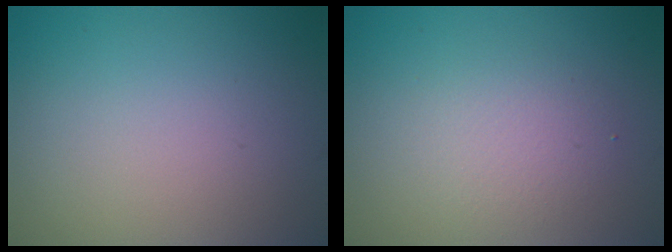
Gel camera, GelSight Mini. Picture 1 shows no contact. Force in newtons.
{"total": 2.4, "press": 2.4, "slide": 0.2}